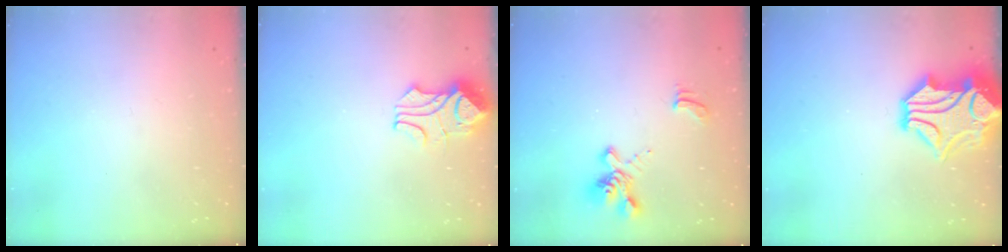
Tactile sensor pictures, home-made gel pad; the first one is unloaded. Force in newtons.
{"total": 3.4, "press": 3.3, "slide": 1.1}
{"total": 2.3, "press": 1.9, "slide": 1.3}
{"total": 7.3, "press": 7.1, "slide": 1.6}